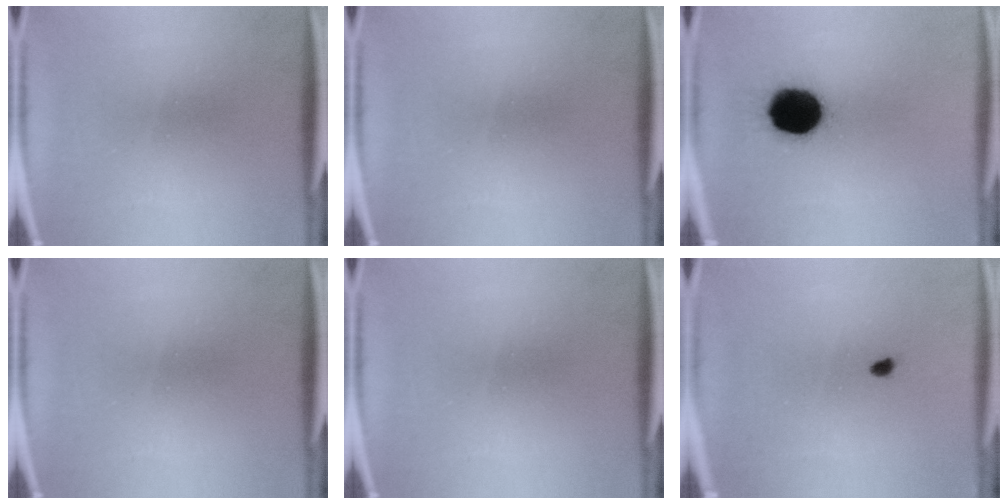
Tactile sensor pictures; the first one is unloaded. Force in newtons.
{"total": 0.0}
{"total": 15.7}
{"total": 0.0}
{"total": 0.0}
{"total": 0.7}